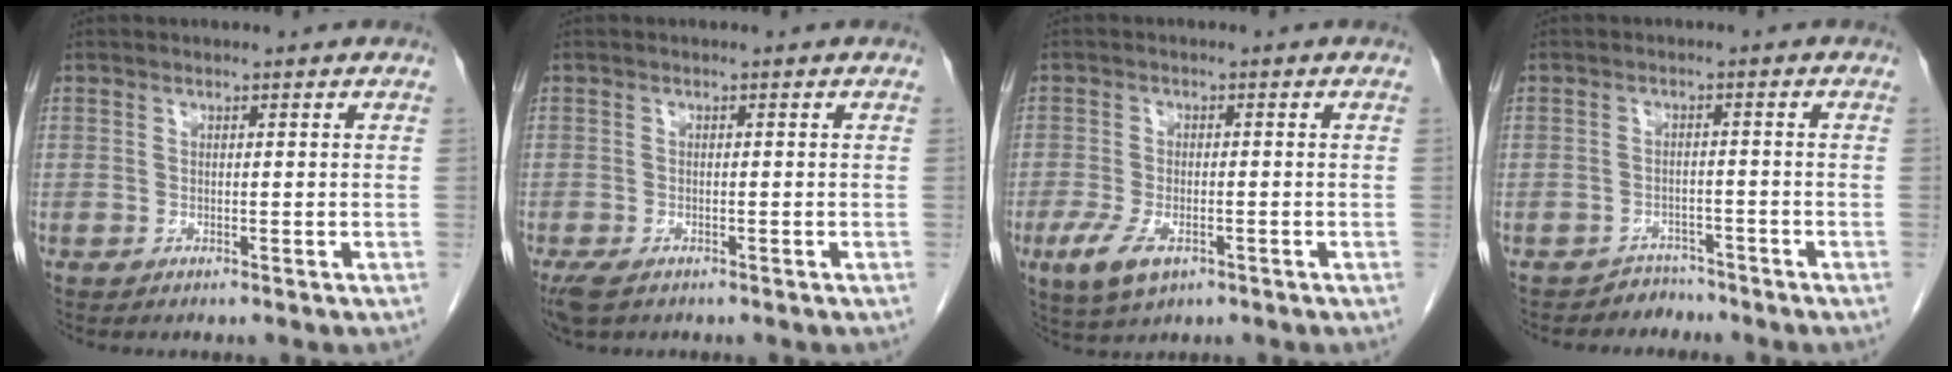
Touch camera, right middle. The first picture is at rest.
{"total": 3.4, "force": [-2.3, 1.5, 2.0], "torque": [-0.047, -0.011, -0.036]}
{"total": 5.8, "force": [-2.8, 2.6, 4.4], "torque": [-0.093, -0.011, -0.044]}
{"total": 2.8, "force": [-2.3, 1.2, -0.9], "torque": [0.016, 0.004, -0.037]}